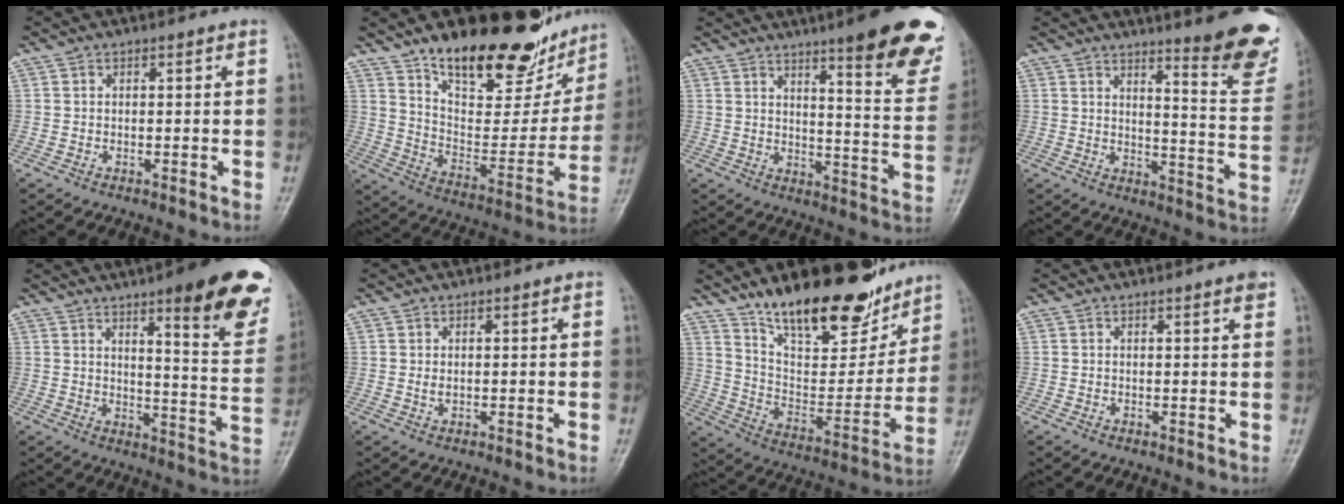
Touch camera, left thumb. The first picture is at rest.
{"total": 26.0, "force": [18.2, 10.6, 15.2], "torque": [-0.174, -0.080, 0.285]}
{"total": 20.4, "force": [13.3, 3.5, 15.1], "torque": [-0.161, -0.070, 0.171]}
{"total": 17.1, "force": [12.5, 2.8, 11.3], "torque": [-0.110, -0.105, 0.155]}
{"total": 20.7, "force": [12.0, 4.3, 16.3], "torque": [-0.176, -0.062, 0.155]}
{"total": 1.4, "force": [0.4, 0.8, 1.1], "torque": [-0.016, -0.001, 0.010]}
{"total": 23.4, "force": [17.2, 8.9, 13.2], "torque": [-0.156, -0.089, 0.281]}
{"total": 1.6, "force": [1.0, 0.1, 1.2], "torque": [-0.016, -0.004, 0.011]}